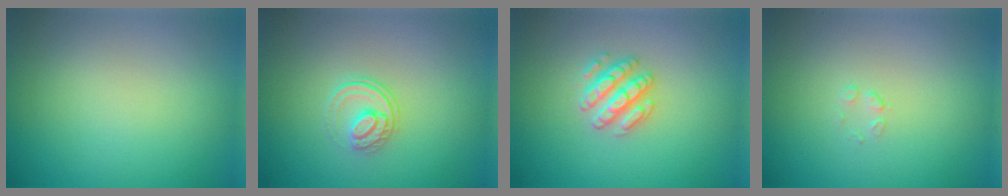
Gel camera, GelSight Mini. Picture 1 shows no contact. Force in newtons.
{"total": 2.0, "press": 1.4, "slide": 1.3}
{"total": 2.8, "press": 2.7, "slide": 0.6}
{"total": 0.5, "press": 0.2, "slide": 0.5}